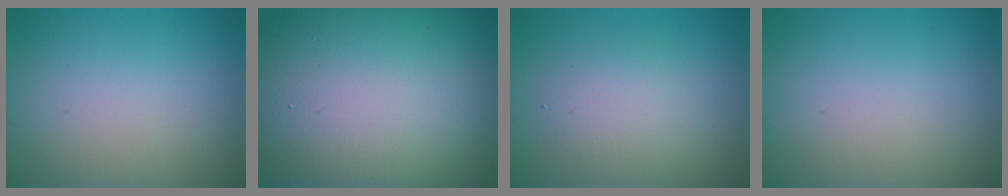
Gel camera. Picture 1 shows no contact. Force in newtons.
{"total": 20.0, "press": 20.0, "slide": 0.5}
{"total": 3.0, "press": 3.0, "slide": 0.2}
{"total": 0.0}